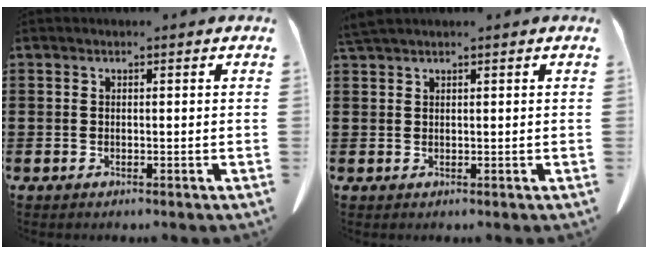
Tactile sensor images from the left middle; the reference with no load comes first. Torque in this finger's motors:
{"motor_torque": [0.51, 0.48, 0.09, 0.04]}